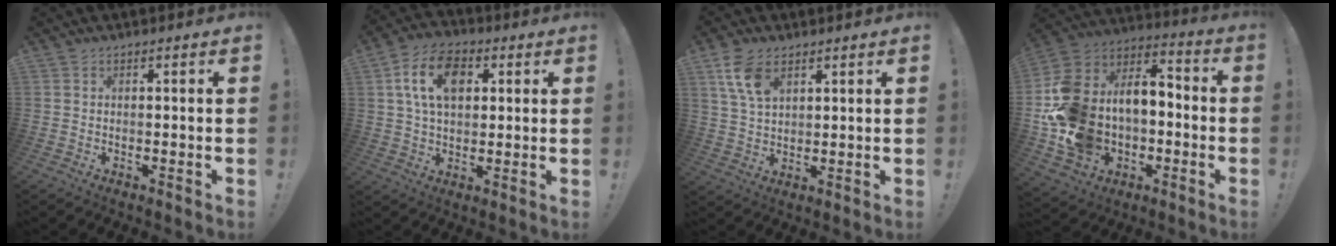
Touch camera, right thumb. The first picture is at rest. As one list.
[{"total": 13.6, "force": [4.0, 8.9, 9.4], "torque": [-0.168, 0.014, 0.077]}, {"total": 9.0, "force": [4.9, 4.9, 5.8], "torque": [-0.109, -0.016, 0.094]}, {"total": 17.5, "force": [-2.8, 14.0, 10.1], "torque": [-0.210, 0.005, -0.029]}]